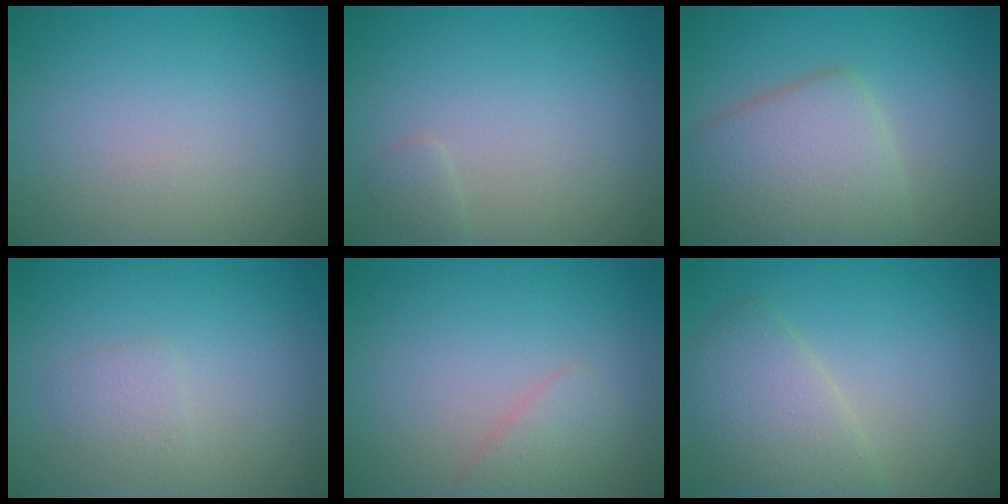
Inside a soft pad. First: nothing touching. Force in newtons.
{"total": 0.8, "press": 0.8, "slide": 0.0}
{"total": 5.7, "press": 5.7, "slide": 0.3}
{"total": 1.2, "press": 1.2, "slide": 0.0}
{"total": 1.6, "press": 1.6, "slide": 0.0}
{"total": 4.0, "press": 4.0, "slide": 0.2}